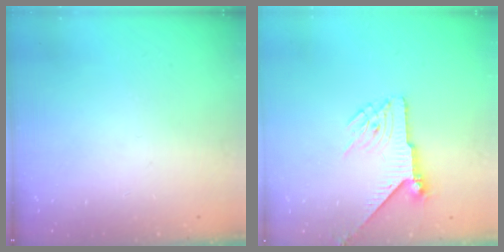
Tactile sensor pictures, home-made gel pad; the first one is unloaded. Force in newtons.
{"total": 6.7, "press": 6.7, "slide": 0.1}